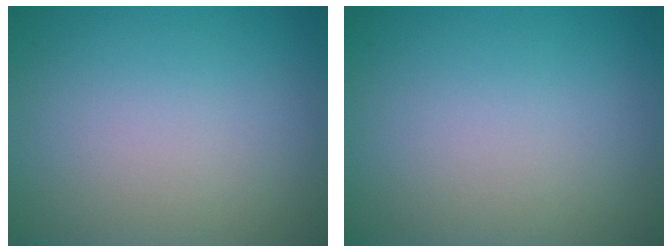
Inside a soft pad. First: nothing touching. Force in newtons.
{"total": 0.0}